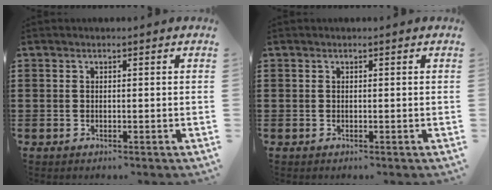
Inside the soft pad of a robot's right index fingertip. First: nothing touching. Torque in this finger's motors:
{"motor_torque": [0.02, 0.34, 0.00, 0.00]}